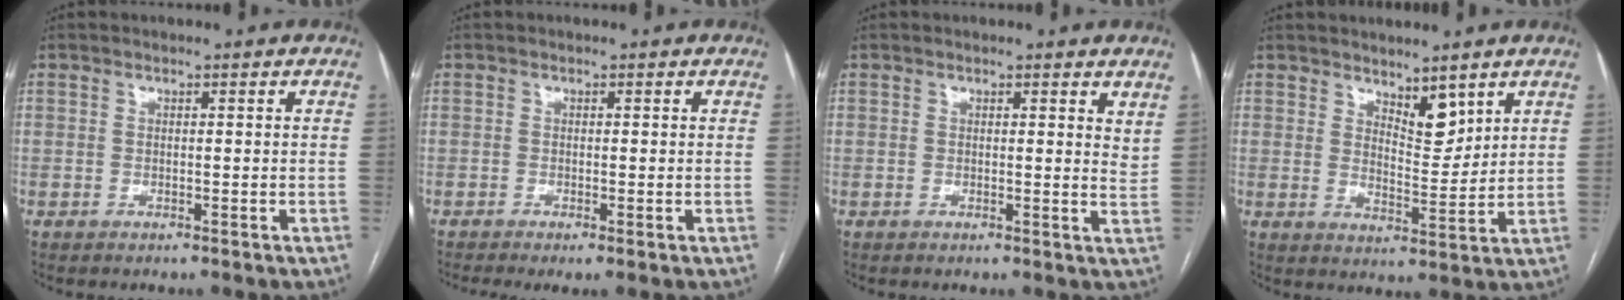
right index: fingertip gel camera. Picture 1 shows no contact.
{"total": 2.6, "force": [-1.4, 0.4, 2.2], "torque": [-0.036, -0.010, -0.023]}
{"total": 3.2, "force": [2.7, 0.7, 1.5], "torque": [-0.021, -0.015, 0.019]}
{"total": 5.0, "force": [3.6, 1.9, 3.0], "torque": [-0.049, -0.012, 0.066]}